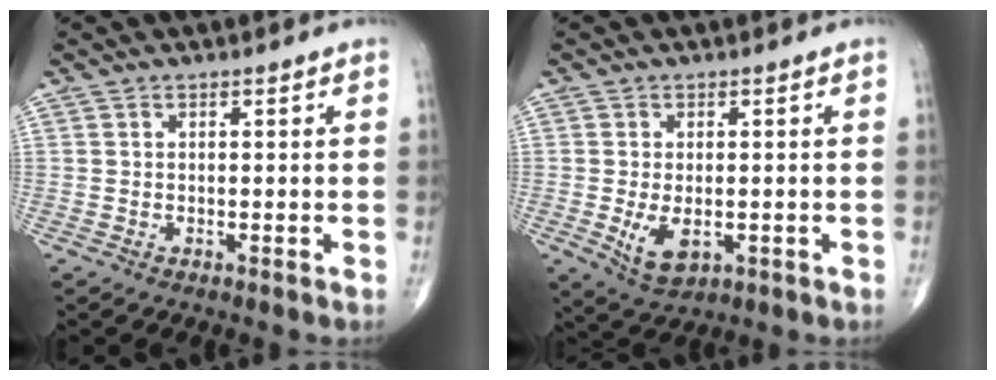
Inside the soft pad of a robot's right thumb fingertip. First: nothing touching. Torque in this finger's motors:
{"motor_torque": [0.05, 0.17, 0.34, 0.23, 0.17]}